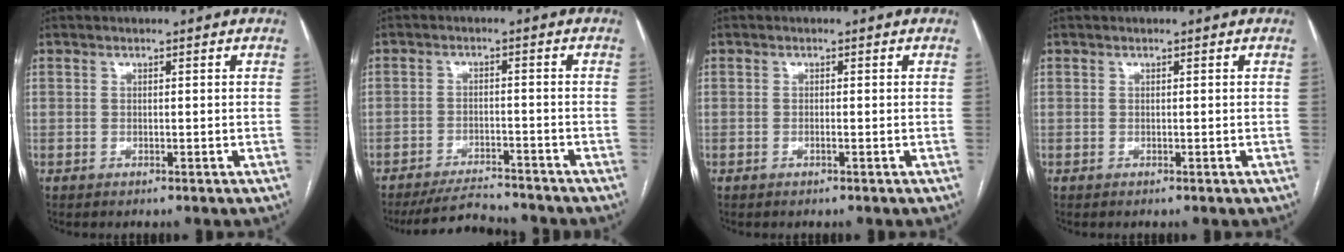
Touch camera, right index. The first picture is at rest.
{"total": 7.2, "force": [-7.0, 1.0, 1.6], "torque": [-0.024, -0.010, -0.114]}
{"total": 0.6, "force": [-0.3, 0.0, 0.6], "torque": [-0.012, 0.000, -0.004]}
{"total": 0.0}